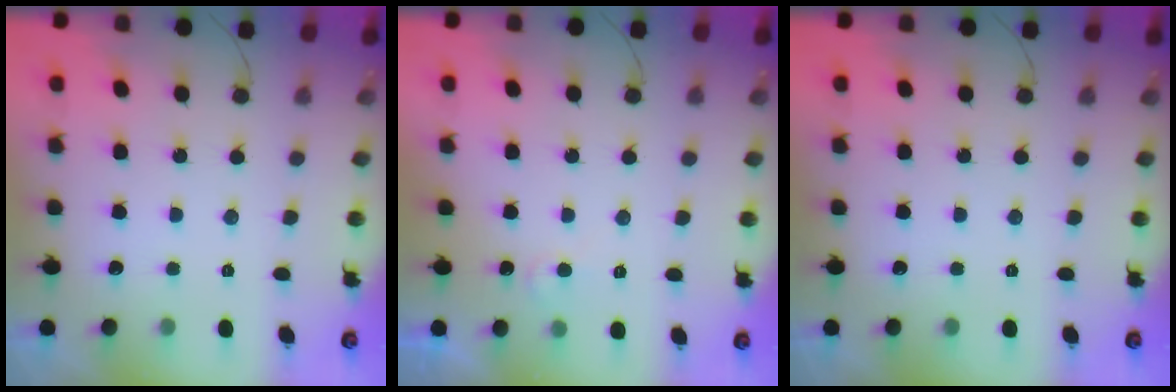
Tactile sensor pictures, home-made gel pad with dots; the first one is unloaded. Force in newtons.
{"total": 4.4, "press": 4.4, "slide": 0.5}
{"total": 0.0}